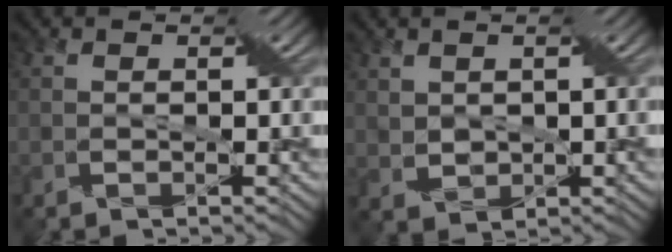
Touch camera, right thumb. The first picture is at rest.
{"total": 2.0, "force": [1.3, 1.3, 0.8], "torque": [-0.048, -0.008, 0.031]}